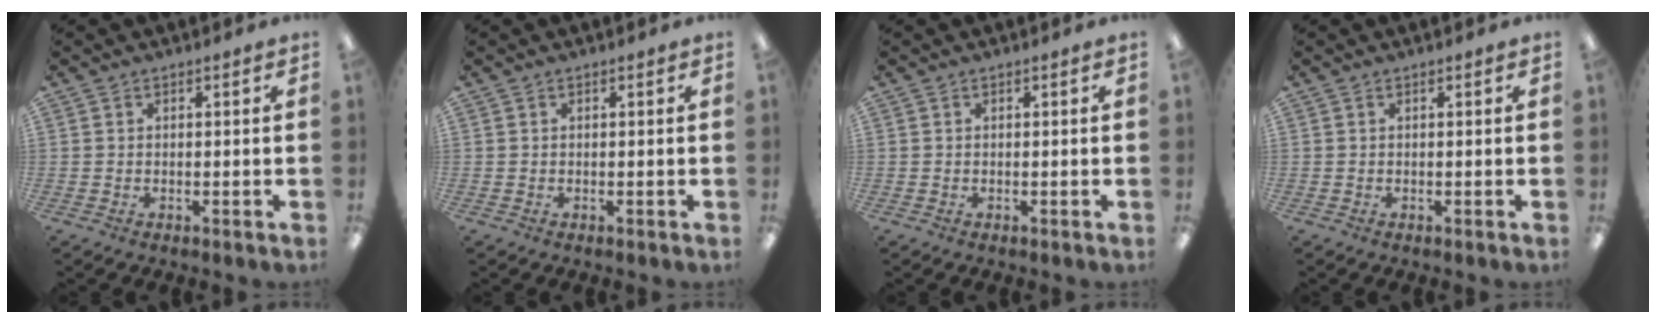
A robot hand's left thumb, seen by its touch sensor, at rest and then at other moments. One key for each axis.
{"total": 0.0}
{"total": 0.0}
{"total": 0.0}